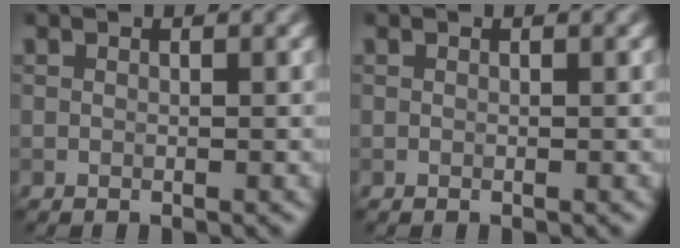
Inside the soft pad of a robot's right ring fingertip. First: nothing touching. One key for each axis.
{"total": 0.0}